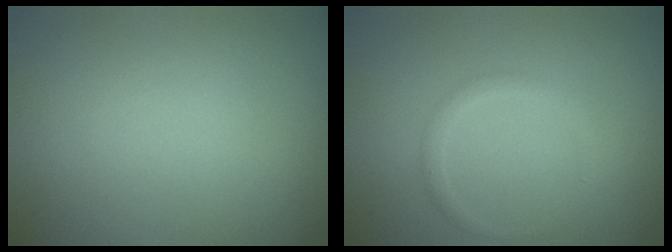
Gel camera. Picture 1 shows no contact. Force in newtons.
{"total": 1.2, "press": 1.2, "slide": 0.1}